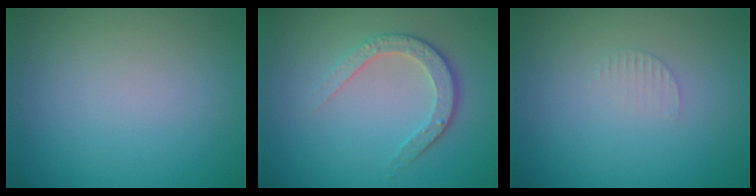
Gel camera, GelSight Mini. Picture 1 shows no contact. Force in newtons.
{"total": 3.3, "press": 2.6, "slide": 2.1}
{"total": 0.8, "press": 0.8, "slide": 0.2}